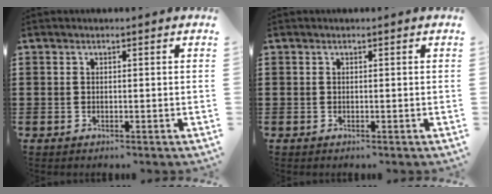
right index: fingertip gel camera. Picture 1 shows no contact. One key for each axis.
{"total": 0.0}